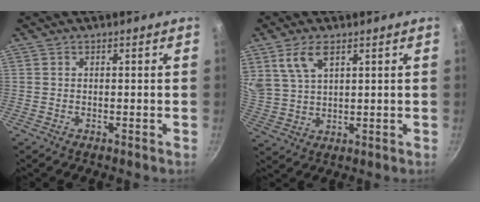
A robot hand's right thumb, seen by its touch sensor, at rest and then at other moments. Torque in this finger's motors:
{"motor_torque": [0.21, 3.66, 1.80, 0.96, 0.28]}